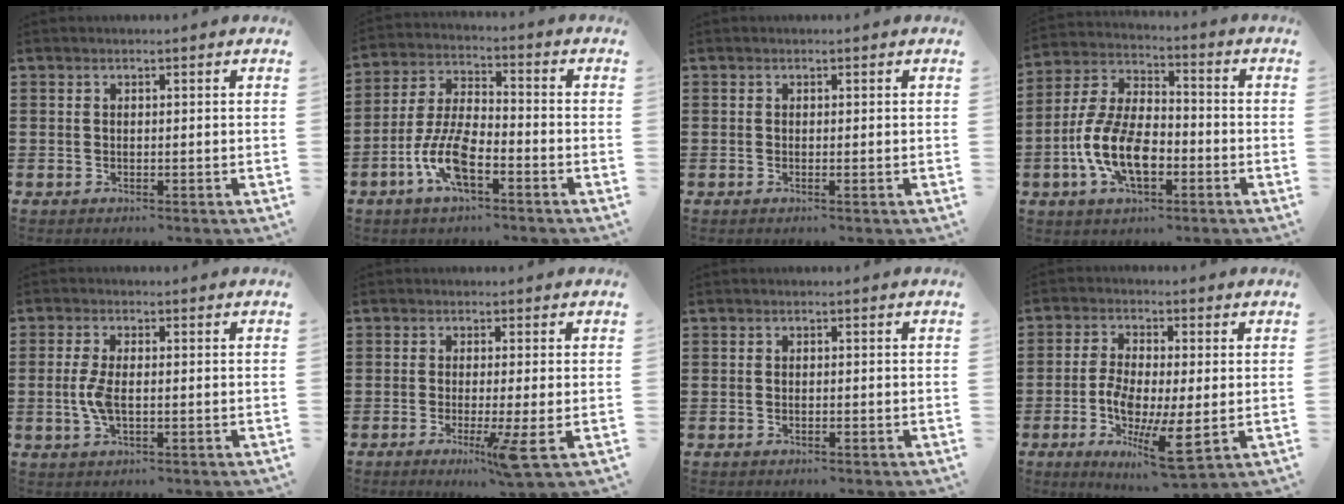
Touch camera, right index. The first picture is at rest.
{"total": 8.7, "force": [-3.9, 3.4, 7.0], "torque": [-0.163, -0.004, -0.076]}
{"total": 0.0}
{"total": 10.0, "force": [-3.6, 5.0, 7.9], "torque": [-0.189, -0.002, -0.073]}
{"total": 4.4, "force": [-0.5, 1.8, 4.0], "torque": [-0.102, -0.008, -0.017]}
{"total": 5.5, "force": [-2.1, -0.6, 5.0], "torque": [-0.095, -0.026, -0.036]}
{"total": 0.6, "force": [-0.4, 0.2, 0.5], "torque": [-0.010, -0.004, -0.006]}
{"total": 9.1, "force": [-1.9, 3.1, 8.3], "torque": [-0.174, -0.011, -0.035]}